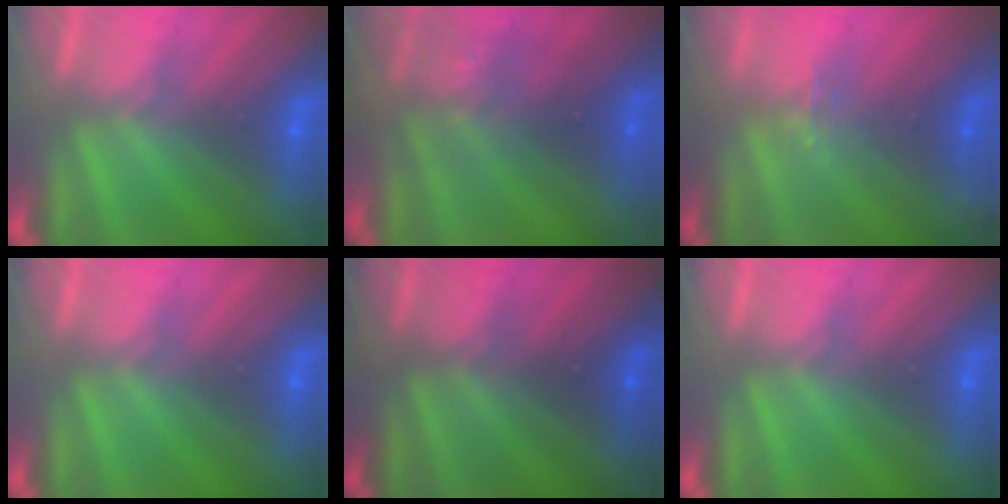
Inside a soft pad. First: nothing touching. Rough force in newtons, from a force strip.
{"total": 2.8}
{"total": 1.6}
{"total": 0.0}
{"total": 2.4}
{"total": 0.0}